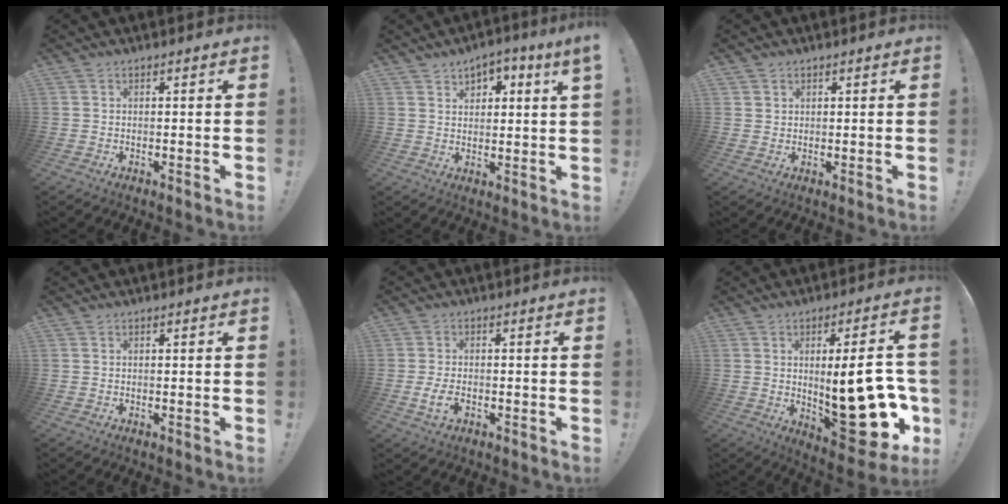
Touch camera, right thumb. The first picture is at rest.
{"total": 3.9, "force": [2.7, 1.4, 2.5], "torque": [-0.033, -0.010, 0.044]}
{"total": 1.3, "force": [1.0, 0.9, -0.1], "torque": [0.012, -0.010, 0.016]}
{"total": 0.0}
{"total": 4.5, "force": [-1.8, 2.6, 3.3], "torque": [-0.068, 0.000, -0.031]}
{"total": 24.2, "force": [-3.2, 8.9, 22.3], "torque": [-0.307, 0.004, -0.037]}